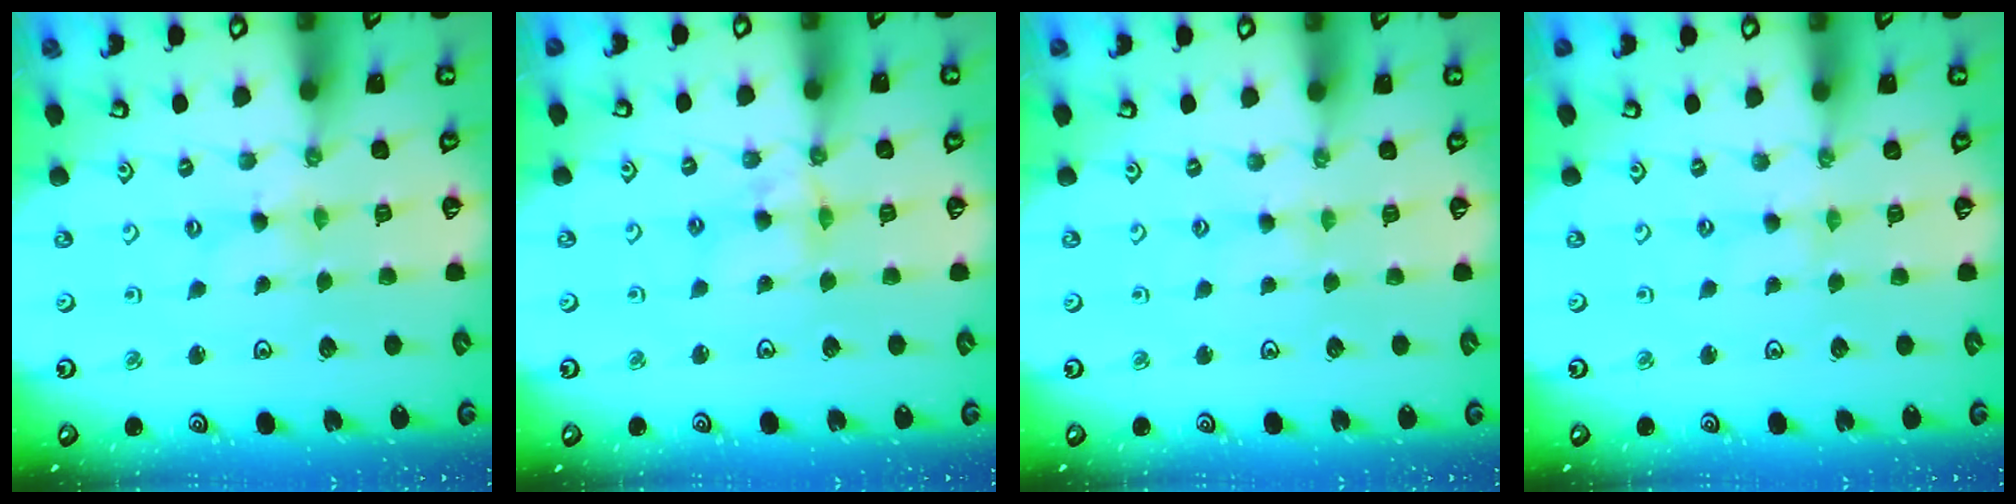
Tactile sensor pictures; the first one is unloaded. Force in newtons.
{"total": 6.3, "press": 6.3, "slide": 0.5}
{"total": 1.8, "press": 1.8, "slide": 0.4}
{"total": 0.6, "press": 0.6, "slide": 0.1}